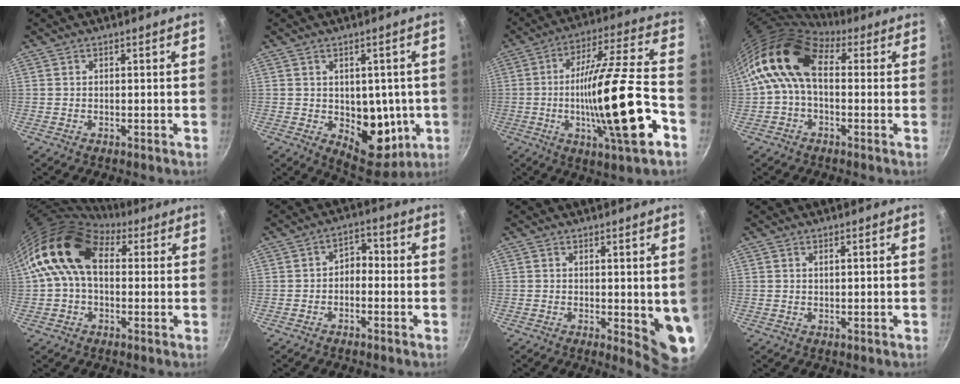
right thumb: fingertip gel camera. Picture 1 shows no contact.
{"total": 12.0, "force": [-1.1, 8.1, 8.7], "torque": [-0.061, -0.021, 0.000]}
{"total": 22.3, "force": [-6.3, 3.8, 21.1], "torque": [-0.334, 0.030, -0.108]}
{"total": 14.1, "force": [1.5, 9.2, 10.6], "torque": [-0.183, 0.027, 0.006]}
{"total": 15.7, "force": [3.1, 10.8, 11.0], "torque": [-0.183, 0.025, 0.034]}
{"total": 3.4, "force": [-1.0, 2.4, 2.2], "torque": [-0.016, 0.022, -0.024]}
{"total": 6.8, "force": [0.3, 2.3, 6.4], "torque": [-0.065, -0.015, 0.007]}
{"total": 0.6, "force": [0.3, 0.2, 0.5], "torque": [-0.007, 0.002, 0.006]}